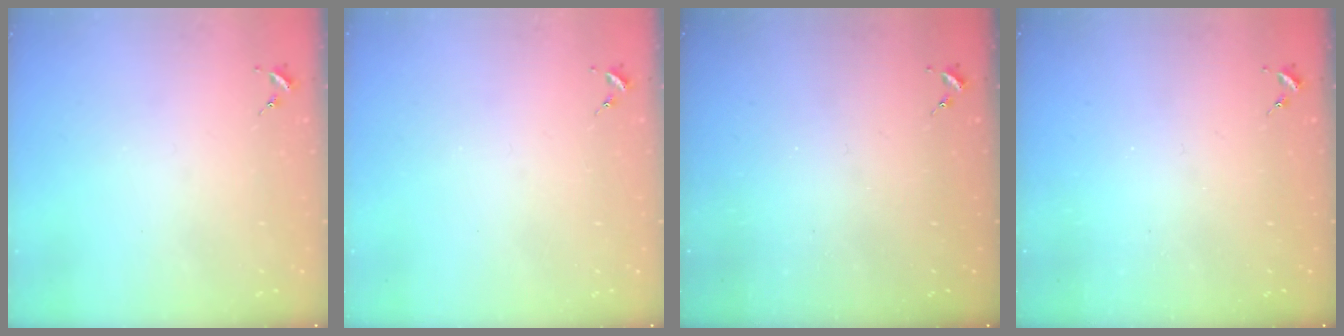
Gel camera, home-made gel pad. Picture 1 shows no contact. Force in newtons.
{"total": 0.0}
{"total": 0.0}
{"total": 0.0}